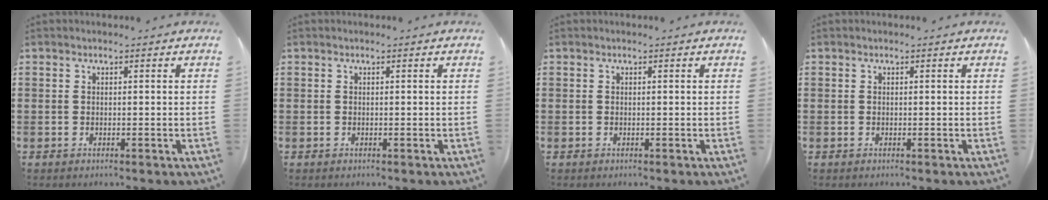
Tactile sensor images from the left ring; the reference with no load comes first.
{"total": 0.0}
{"total": 0.0}
{"total": 0.0}